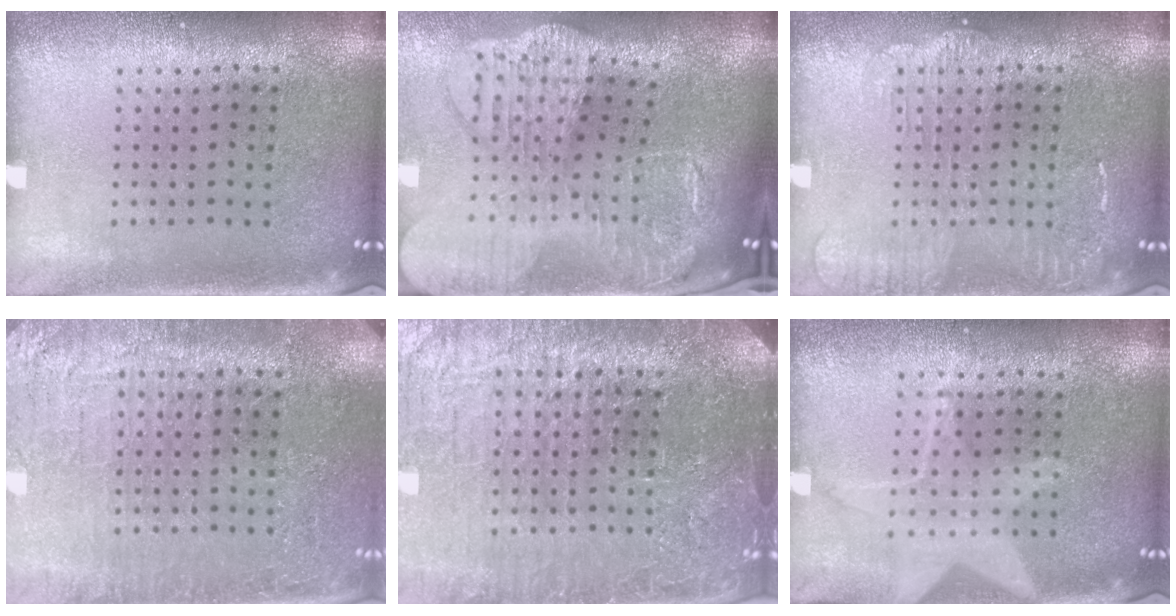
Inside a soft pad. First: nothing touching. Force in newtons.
{"total": 3.5, "press": 2.8, "slide": 2.1}
{"total": 2.2, "press": 2.2, "slide": 0.3}
{"total": 3.1, "press": 3.0, "slide": 0.5}
{"total": 5.1, "press": 4.7, "slide": 2.0}
{"total": 1.5, "press": 1.4, "slide": 0.5}